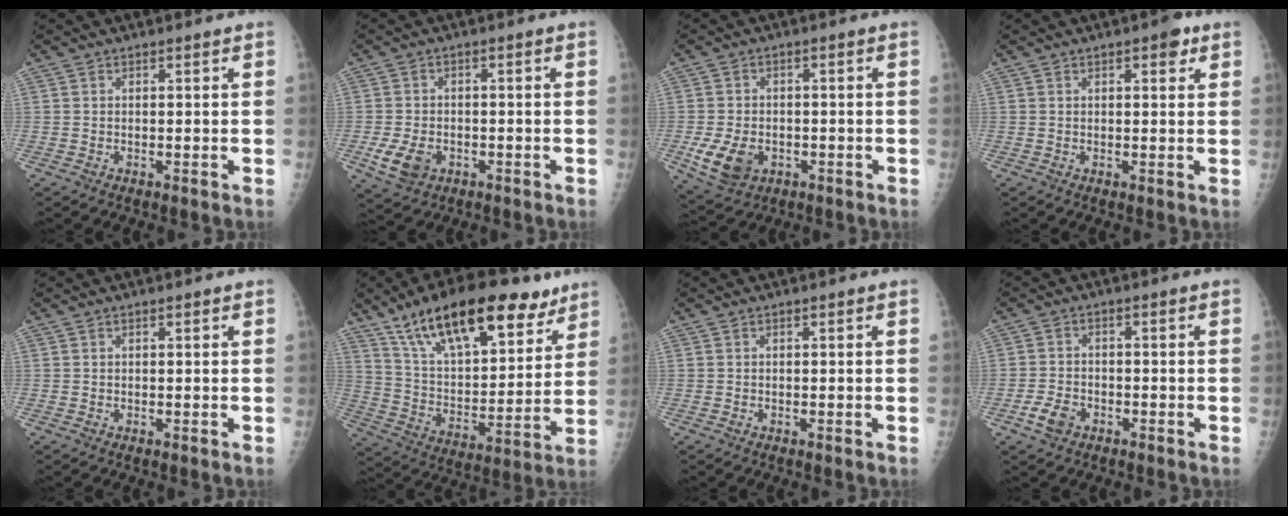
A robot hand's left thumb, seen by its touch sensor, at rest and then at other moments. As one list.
[{"total": 5.8, "force": [-2.3, 4.1, 3.4], "torque": [-0.063, 0.004, -0.035]}, {"total": 7.8, "force": [-2.7, 5.5, 4.8], "torque": [-0.085, 0.004, -0.037]}, {"total": 2.9, "force": [1.6, 1.3, 2.0], "torque": [-0.013, -0.003, 0.016]}, {"total": 0.0}, {"total": 26.1, "force": [16.5, 10.9, 17.0], "torque": [-0.241, -0.037, 0.276]}, {"total": 0.0}, {"total": 4.0, "force": [-2.4, 2.6, 1.9], "torque": [-0.035, 0.013, -0.042]}]